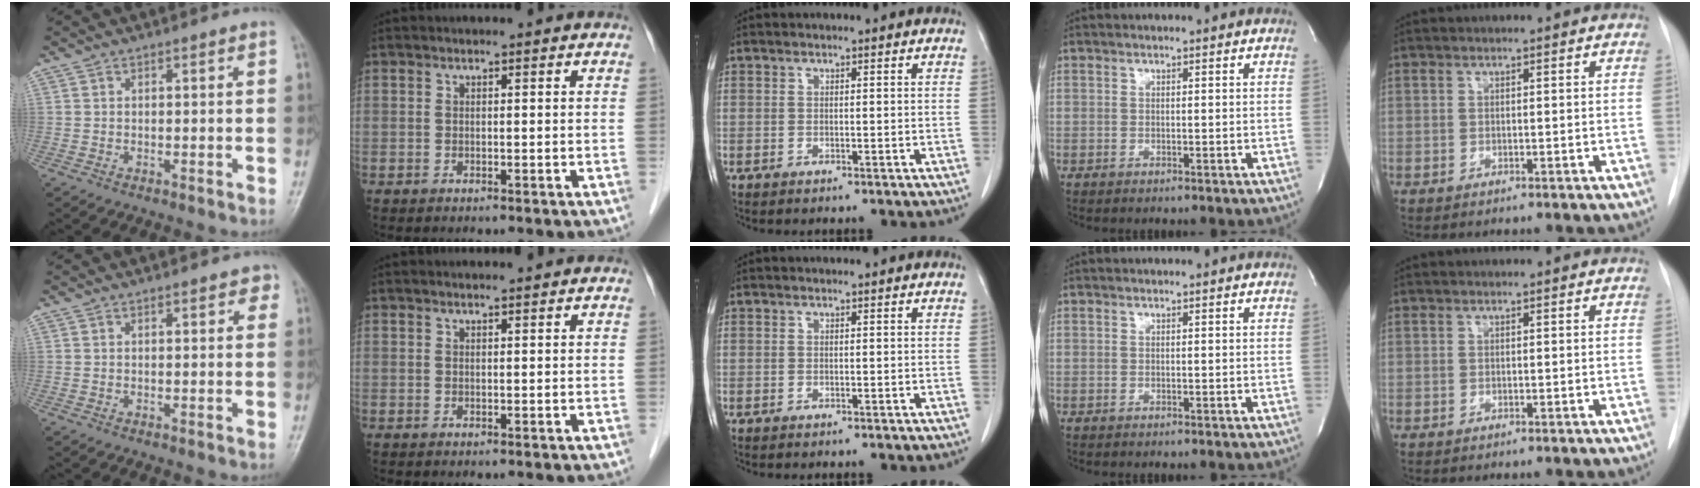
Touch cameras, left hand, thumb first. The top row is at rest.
{"thumb": {"total": 2.1, "force": [1.1, 1.1, 1.4], "torque": [-0.005, -0.001, 0.010]}, "index": {"total": 1.2, "force": [1.1, 0.0, 0.4], "torque": [-0.006, 0.007, 0.021]}}